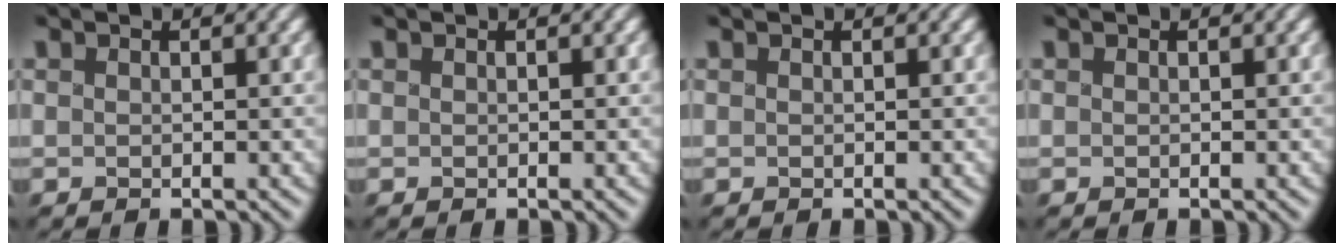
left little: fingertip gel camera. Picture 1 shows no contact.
{"total": 0.0}
{"total": 0.0}
{"total": 0.0}